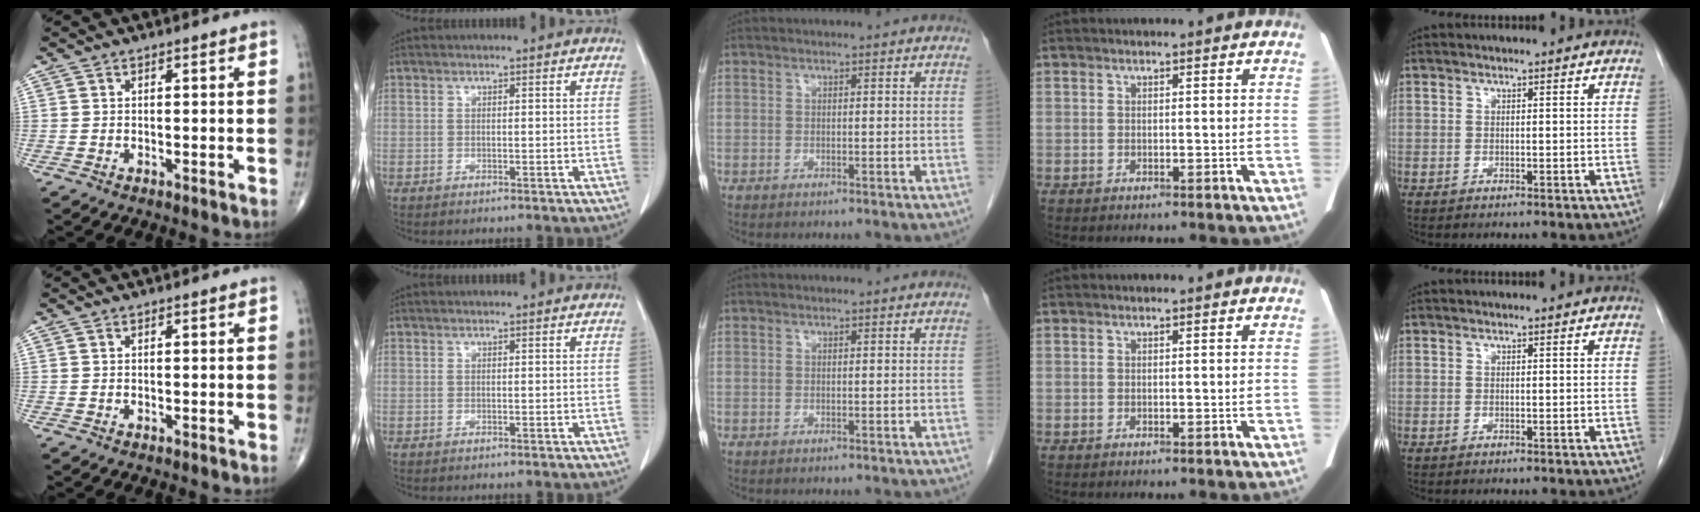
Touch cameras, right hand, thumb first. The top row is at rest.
{}